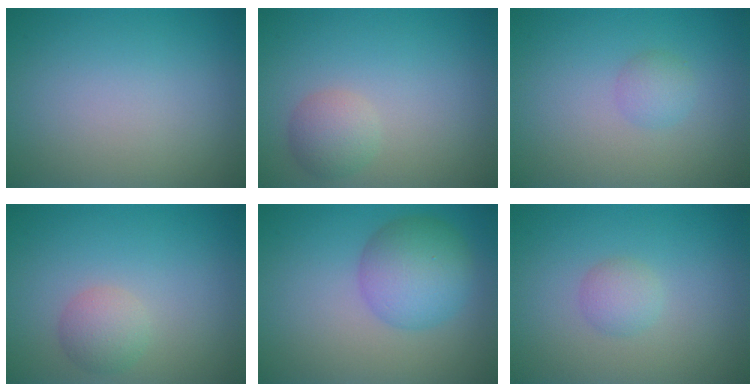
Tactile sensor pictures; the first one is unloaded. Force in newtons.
{"total": 2.2, "press": 2.2, "slide": 0.1}
{"total": 1.5, "press": 1.5, "slide": 0.1}
{"total": 2.2, "press": 2.2, "slide": 0.1}
{"total": 5.3, "press": 5.3, "slide": 0.2}
{"total": 1.5, "press": 1.5, "slide": 0.1}